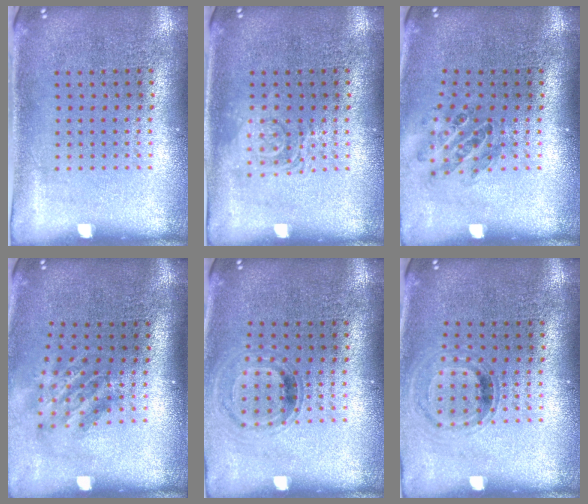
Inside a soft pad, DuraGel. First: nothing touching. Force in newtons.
{"total": 2.2, "press": 2.1, "slide": 0.4}
{"total": 0.9, "press": 0.8, "slide": 0.1}
{"total": 1.9, "press": 1.3, "slide": 1.3}
{"total": 0.8, "press": 0.8, "slide": 0.2}
{"total": 0.8, "press": 0.8, "slide": 0.2}